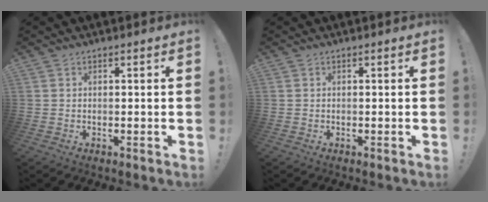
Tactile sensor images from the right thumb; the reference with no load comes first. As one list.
[{"total": 0.0}]